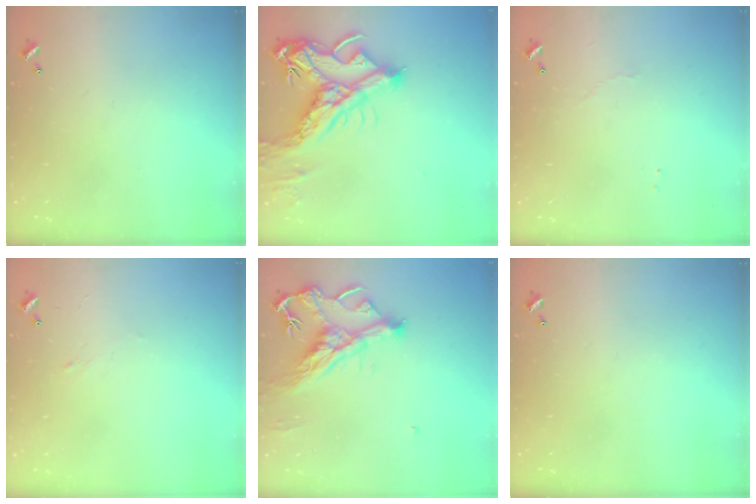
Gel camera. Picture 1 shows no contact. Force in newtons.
{"total": 16.1, "press": 15.9, "slide": 2.7}
{"total": 1.8, "press": 1.8, "slide": 0.4}
{"total": 2.4, "press": 2.4, "slide": 0.4}
{"total": 7.1, "press": 7.0, "slide": 1.1}
{"total": 0.0}